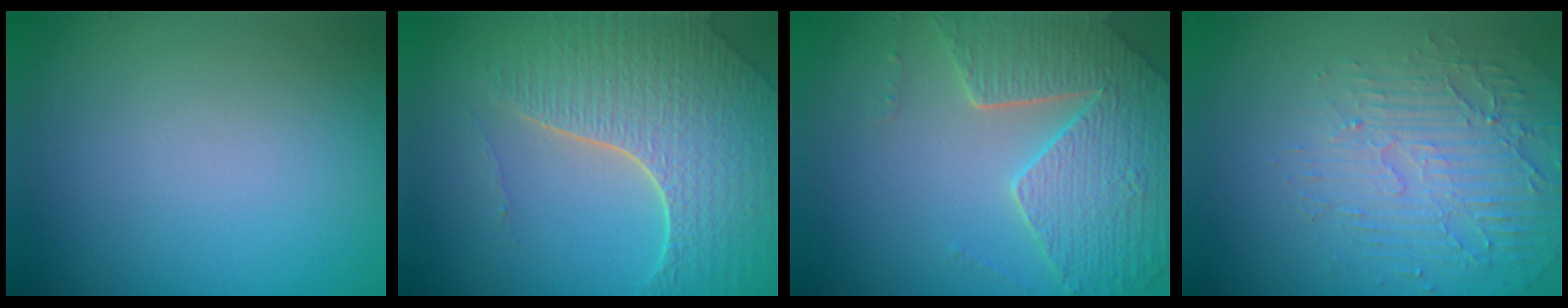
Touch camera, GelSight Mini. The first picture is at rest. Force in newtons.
{"total": 7.3, "press": 5.2, "slide": 5.1}
{"total": 6.3, "press": 5.2, "slide": 3.6}
{"total": 5.4, "press": 3.4, "slide": 4.3}